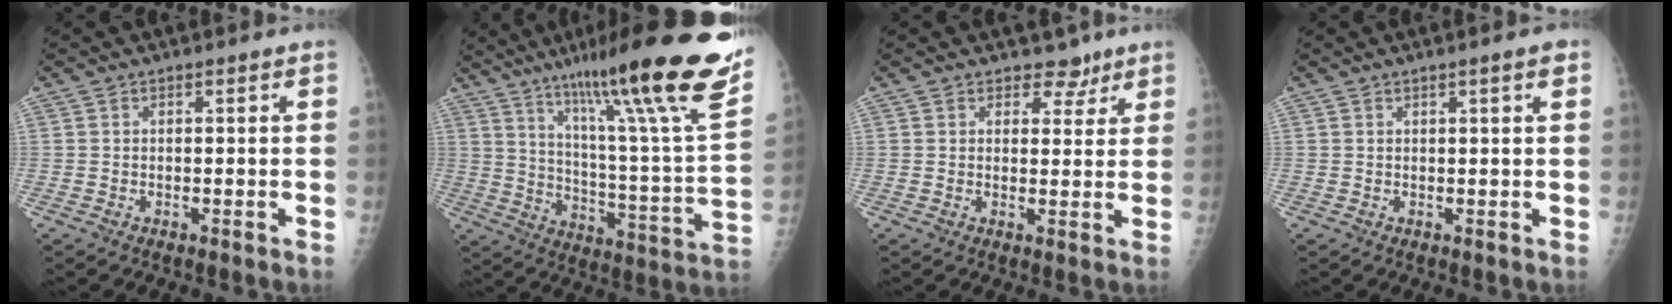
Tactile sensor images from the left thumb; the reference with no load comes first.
{"total": 30.5, "force": [19.6, 2.7, 23.2], "torque": [-0.330, -0.073, 0.299]}
{"total": 4.1, "force": [3.1, 2.5, 0.8], "torque": [0.019, -0.018, 0.043]}
{"total": 1.6, "force": [1.0, 0.0, 1.2], "torque": [-0.019, -0.003, 0.014]}